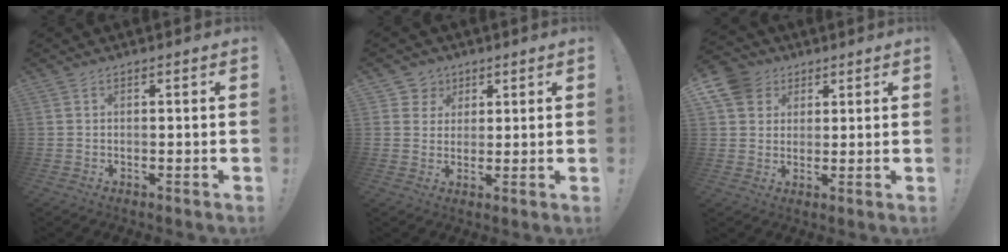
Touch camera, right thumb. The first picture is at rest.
{"total": 5.4, "force": [2.6, 4.7, 0.6], "torque": [-0.007, -0.021, 0.049]}
{"total": 8.9, "force": [4.2, 7.4, 2.7], "torque": [-0.044, -0.022, 0.086]}